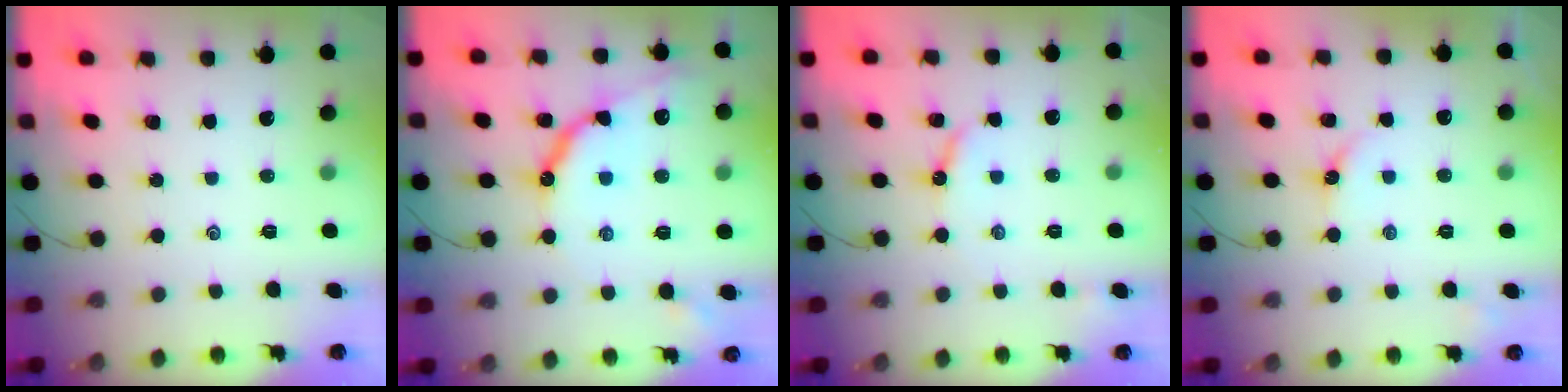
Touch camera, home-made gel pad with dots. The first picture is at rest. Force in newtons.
{"total": 11.8, "press": 11.7, "slide": 0.9}
{"total": 6.6, "press": 6.6, "slide": 0.7}
{"total": 3.2, "press": 3.1, "slide": 0.5}